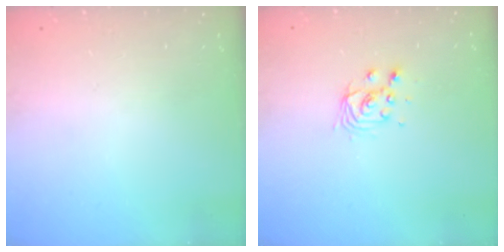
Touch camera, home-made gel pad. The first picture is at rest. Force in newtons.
{"total": 5.3, "press": 5.3, "slide": 0.4}